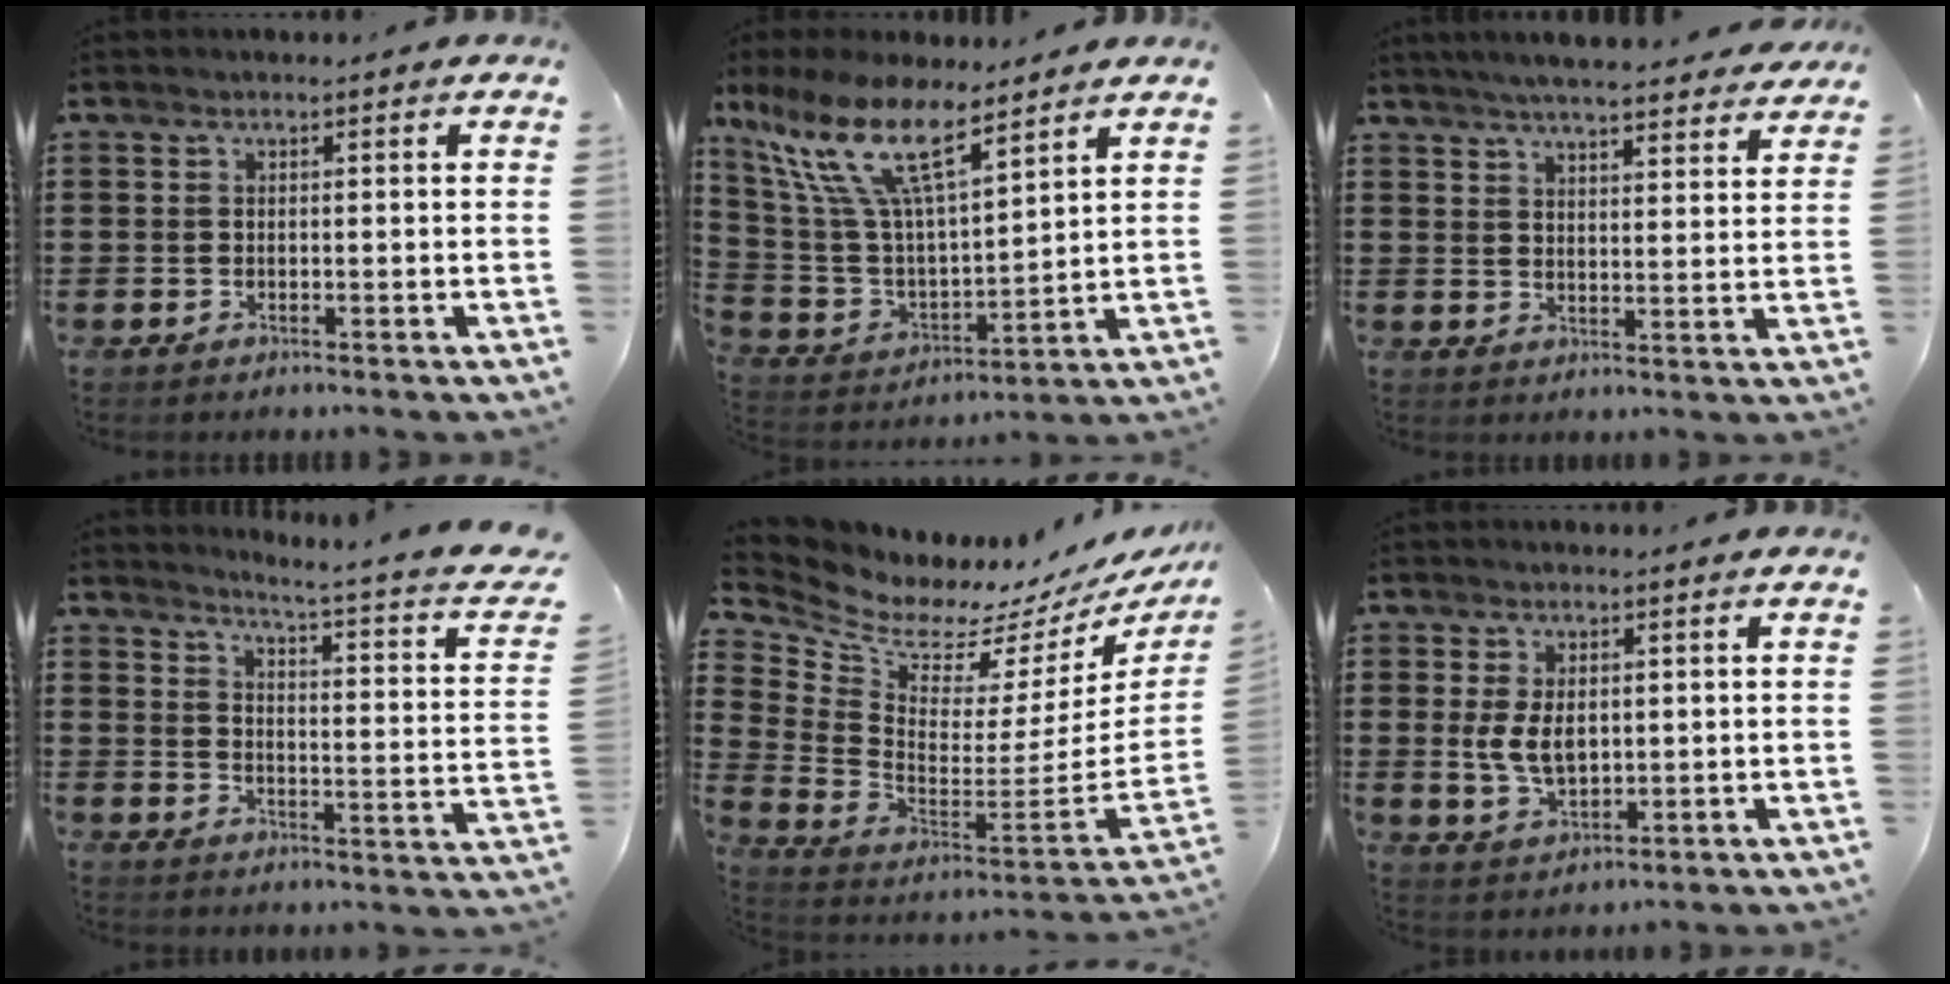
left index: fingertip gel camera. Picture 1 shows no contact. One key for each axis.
{"total": 13.6, "fx": 8.9, "fy": 3.6, "fz": 9.6, "tx": -0.230, "ty": -0.046, "tz": 0.154}
{"total": 5.2, "fx": 5.0, "fy": 0.0, "fz": 1.5, "tx": -0.046, "ty": -0.023, "tz": 0.090}
{"total": 3.3, "fx": 2.4, "fy": -1.0, "fz": 2.0, "tx": -0.056, "ty": -0.035, "tz": 0.028}
{"total": 4.7, "fx": 4.0, "fy": 2.0, "fz": 1.3, "tx": -0.052, "ty": -0.060, "tz": 0.062}
{"total": 5.3, "fx": 0.7, "fy": 3.2, "fz": 4.2, "tx": -0.092, "ty": 0.001, "tz": 0.009}